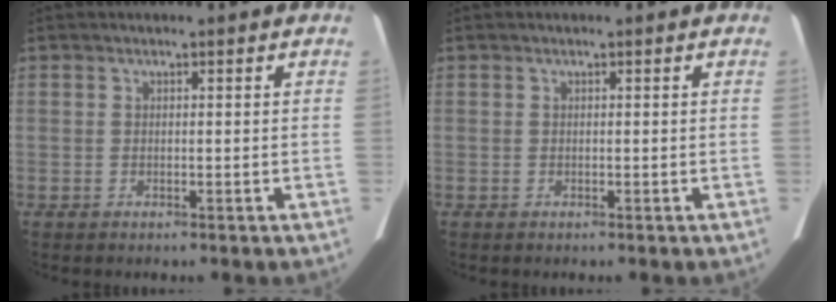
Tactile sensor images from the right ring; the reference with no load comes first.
{"total": 0.0}